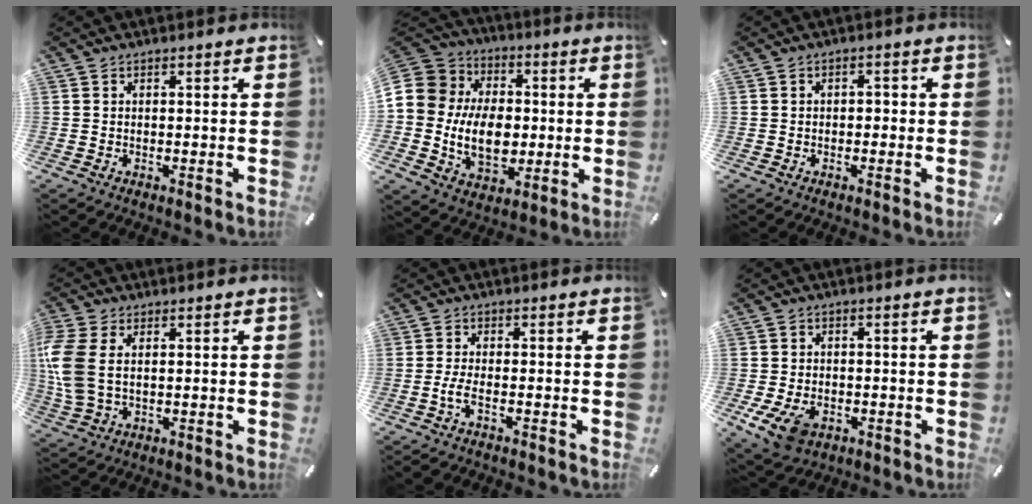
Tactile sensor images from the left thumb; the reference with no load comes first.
{"total": 16.0, "force": [-2.8, 12.7, 9.2], "torque": [-0.191, 0.011, -0.049]}
{"total": 1.4, "force": [-0.8, 1.0, 0.6], "torque": [-0.013, 0.007, -0.018]}
{"total": 8.9, "force": [1.0, 5.8, 6.7], "torque": [-0.170, -0.001, 0.016]}
{"total": 3.2, "force": [-1.4, 0.8, 2.8], "torque": [-0.062, -0.001, -0.028]}
{"total": 7.3, "force": [-3.2, 5.1, 4.2], "torque": [-0.089, 0.007, -0.059]}